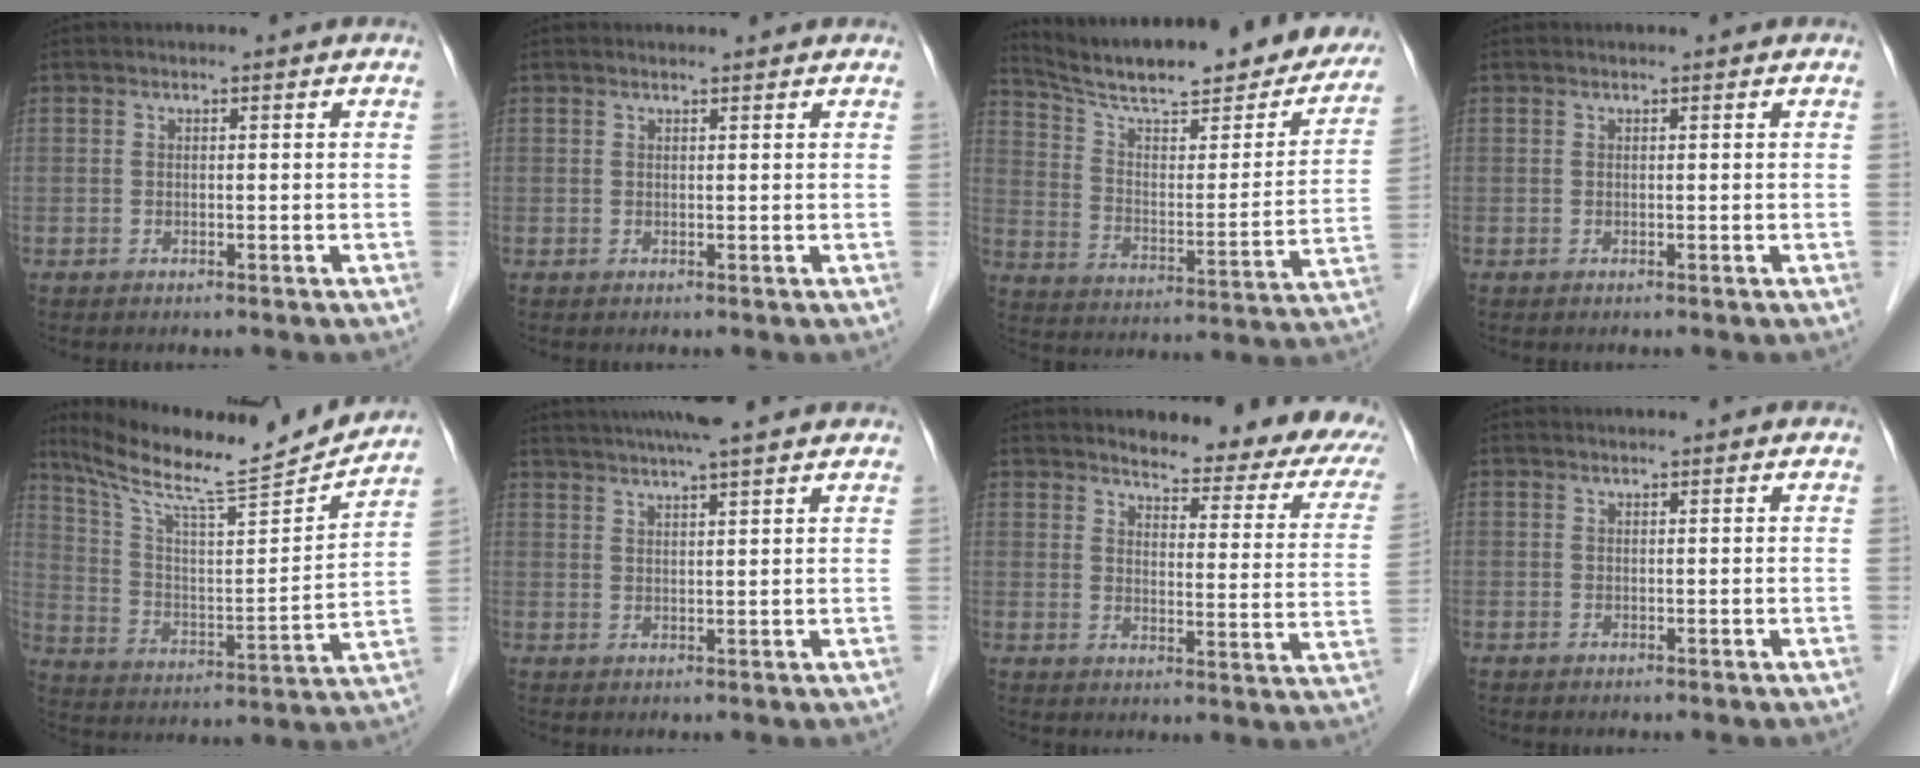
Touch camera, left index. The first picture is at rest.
{"total": 1.7, "force": [1.7, 0.1, 0.4], "torque": [-0.012, 0.011, 0.023]}
{"total": 28.0, "force": [24.0, 5.3, 13.5], "torque": [-0.201, -0.045, 0.321]}
{"total": 0.0}
{"total": 20.0, "force": [18.3, -0.2, 8.1], "torque": [-0.143, -0.031, 0.285]}
{"total": 12.0, "force": [10.3, 0.1, 6.0], "torque": [-0.099, 0.031, 0.140]}
{"total": 16.9, "force": [14.5, 3.7, 7.8], "torque": [-0.070, -0.046, 0.149]}
{"total": 0.0}